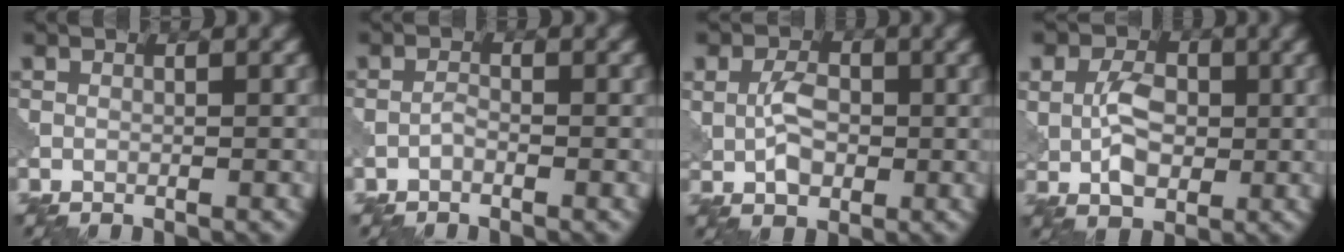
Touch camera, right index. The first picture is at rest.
{"total": 0.8, "force": [-0.5, 0.3, 0.5], "torque": [-0.011, 0.003, -0.013]}
{"total": 4.0, "force": [0.0, 3.0, 2.7], "torque": [-0.050, 0.003, -0.007]}
{"total": 5.3, "force": [0.3, 3.9, 3.5], "torque": [-0.066, 0.002, -0.001]}